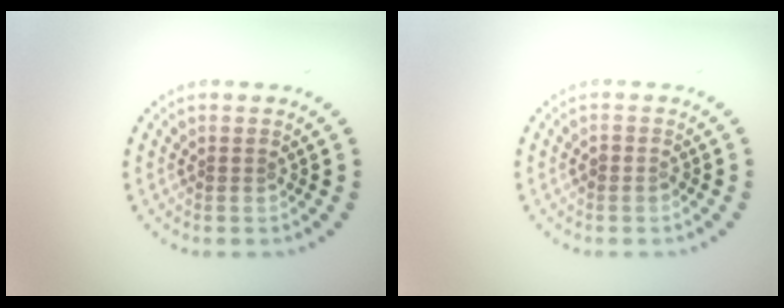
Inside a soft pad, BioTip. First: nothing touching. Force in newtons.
{"total": 0.8, "press": 0.7, "slide": 0.3}